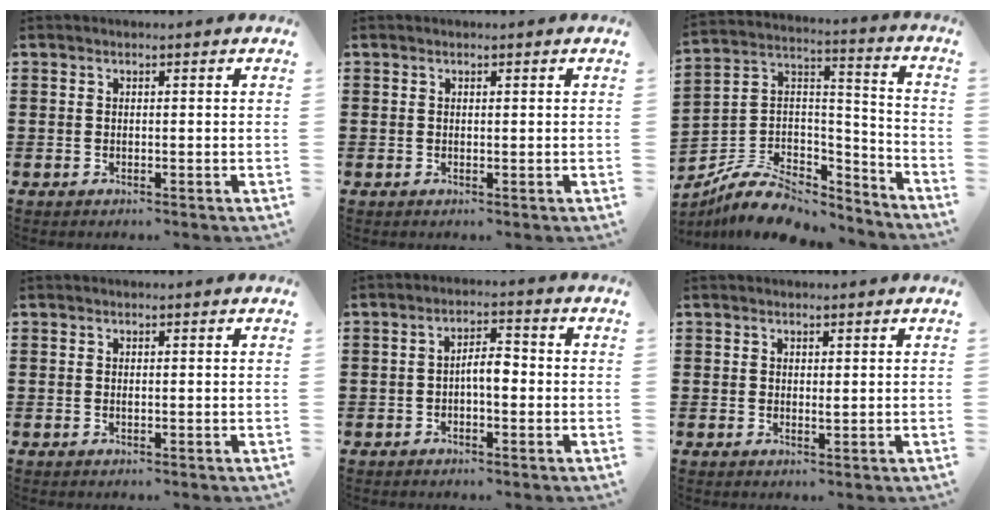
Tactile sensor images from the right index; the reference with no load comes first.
{"total": 0.0}
{"total": 9.1, "force": [-6.4, 4.9, 4.3], "torque": [-0.092, 0.021, -0.120]}
{"total": 0.0}
{"total": 3.6, "force": [-0.8, 1.3, 3.3], "torque": [-0.061, 0.010, -0.017]}
{"total": 0.8, "force": [0.4, 0.4, 0.6], "torque": [-0.011, 0.005, 0.007]}